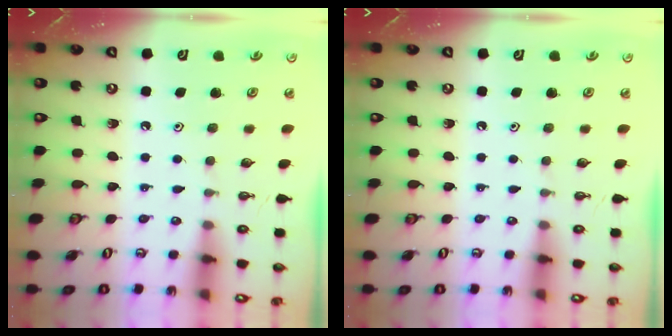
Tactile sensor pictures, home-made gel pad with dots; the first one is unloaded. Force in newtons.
{"total": 0.0}